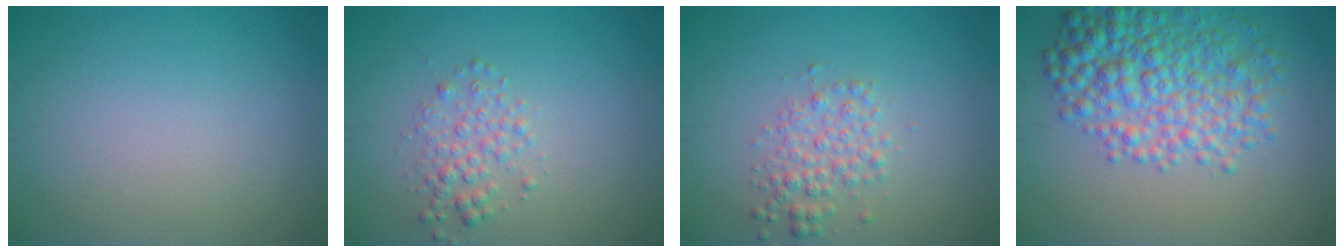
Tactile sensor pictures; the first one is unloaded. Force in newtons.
{"total": 2.1, "press": 2.1, "slide": 0.1}
{"total": 2.5, "press": 2.5, "slide": 0.0}
{"total": 6.9, "press": 6.9, "slide": 0.2}